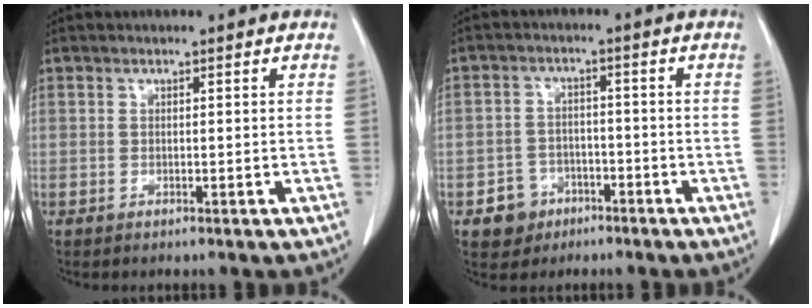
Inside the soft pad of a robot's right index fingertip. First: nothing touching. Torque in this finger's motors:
{"motor_torque": [-0.47, -0.03, -0.54, -0.21]}